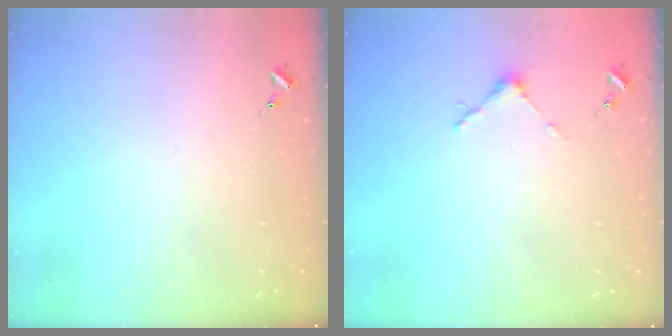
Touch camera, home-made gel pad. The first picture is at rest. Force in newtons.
{"total": 3.7, "press": 3.7, "slide": 0.3}